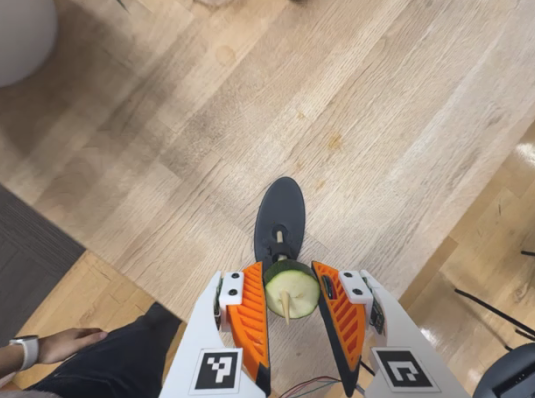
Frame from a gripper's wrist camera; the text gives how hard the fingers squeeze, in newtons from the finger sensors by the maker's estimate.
{"total": 8.0, "left": 7.6, "right": 8.4}